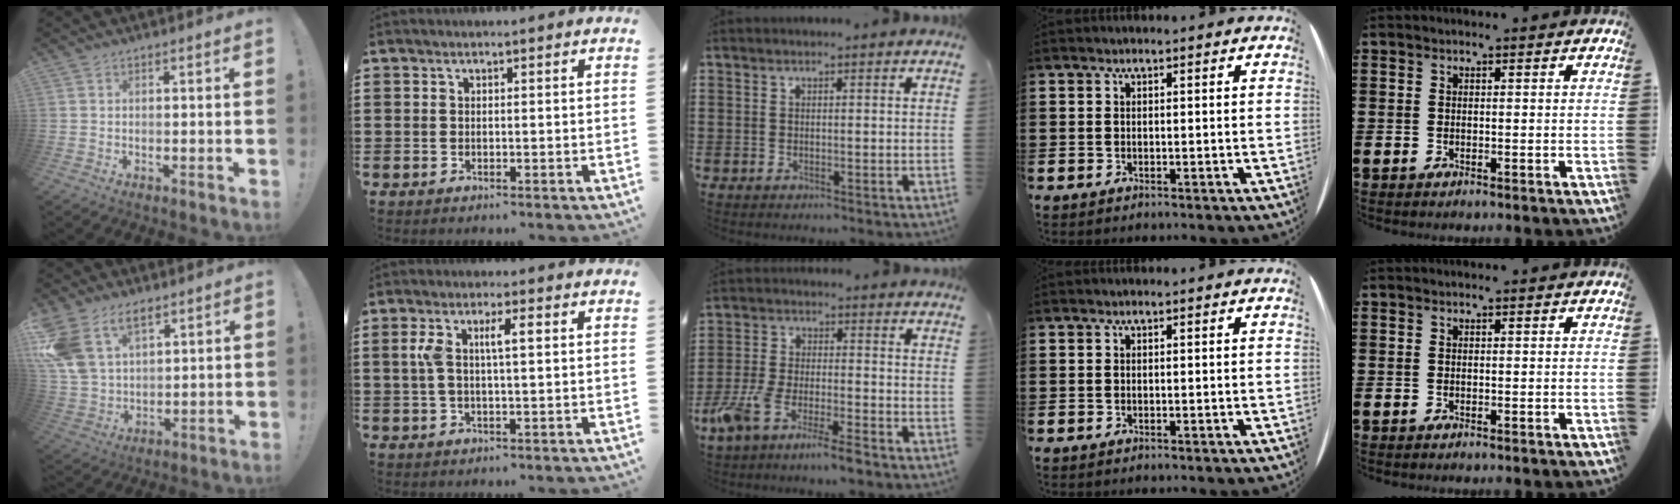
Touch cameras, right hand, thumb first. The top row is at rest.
{"thumb": {"total": 13.8, "force": [8.2, 8.7, 6.8], "torque": [-0.147, -0.044, 0.162]}, "index": {"total": 5.2, "force": [1.0, 1.6, 4.9], "torque": [-0.111, 0.004, 0.008]}, "middle": {"total": 7.3, "force": [-5.7, 0.9, 4.5], "torque": [-0.112, -0.013, -0.111]}}